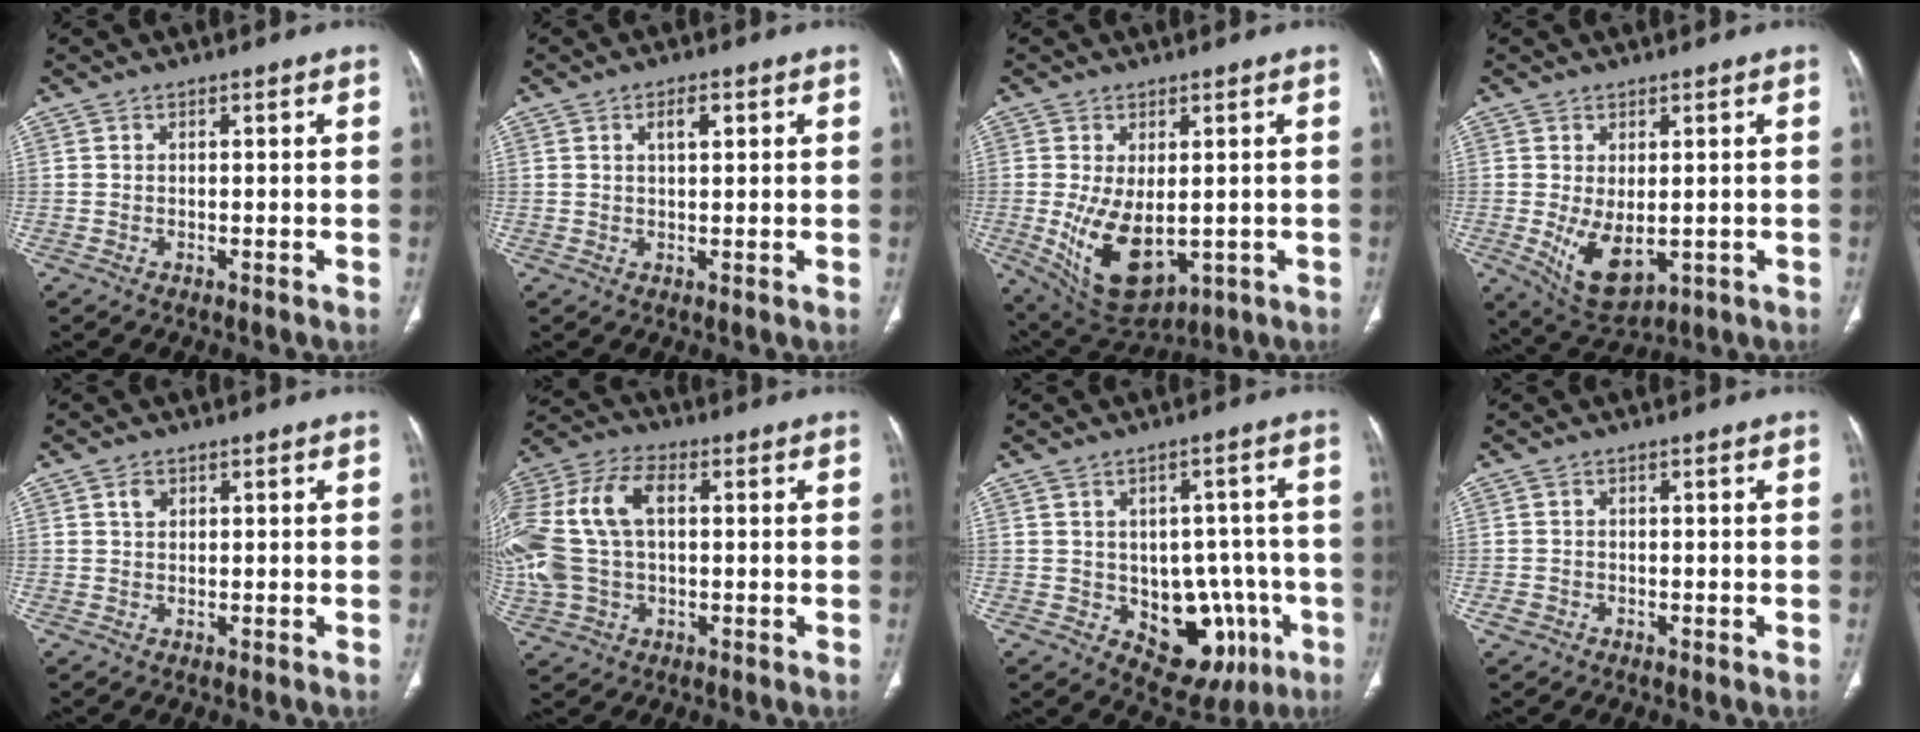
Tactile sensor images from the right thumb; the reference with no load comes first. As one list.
[{"total": 2.6, "force": [1.0, 1.1, 2.1], "torque": [-0.033, -0.002, 0.018]}, {"total": 12.2, "force": [-1.7, 6.8, 10.0], "torque": [-0.167, -0.017, 0.000]}, {"total": 8.5, "force": [-1.2, 4.7, 6.9], "torque": [-0.111, -0.015, 0.003]}, {"total": 1.7, "force": [0.7, 1.3, 0.9], "torque": [-0.013, 0.000, 0.013]}, {"total": 20.3, "force": [2.5, 12.7, 15.6], "torque": [-0.377, 0.025, 0.048]}, {"total": 14.0, "force": [-4.0, 9.4, 9.6], "torque": [-0.072, 0.021, -0.036]}, {"total": 1.4, "force": [-0.6, 1.2, 0.4], "torque": [-0.006, 0.005, -0.011]}]